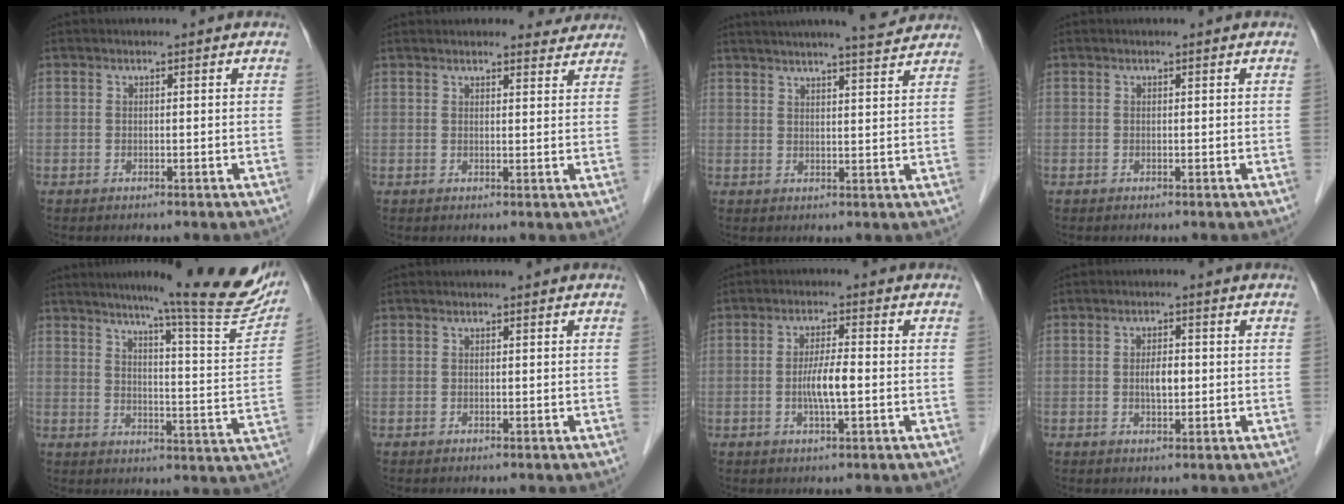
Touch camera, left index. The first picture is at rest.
{"total": 6.5, "force": [6.2, 1.6, 1.1], "torque": [-0.002, 0.017, 0.062]}
{"total": 11.3, "force": [10.2, 0.4, 4.7], "torque": [-0.075, 0.013, 0.130]}
{"total": 0.0}
{"total": 18.6, "force": [15.8, 0.3, 9.7], "torque": [-0.124, -0.048, 0.192]}
{"total": 0.0}
{"total": 4.5, "force": [-0.8, 0.4, 4.4], "torque": [-0.089, -0.003, -0.016]}
{"total": 2.9, "force": [-0.1, 1.1, 2.6], "torque": [-0.048, 0.002, 0.000]}